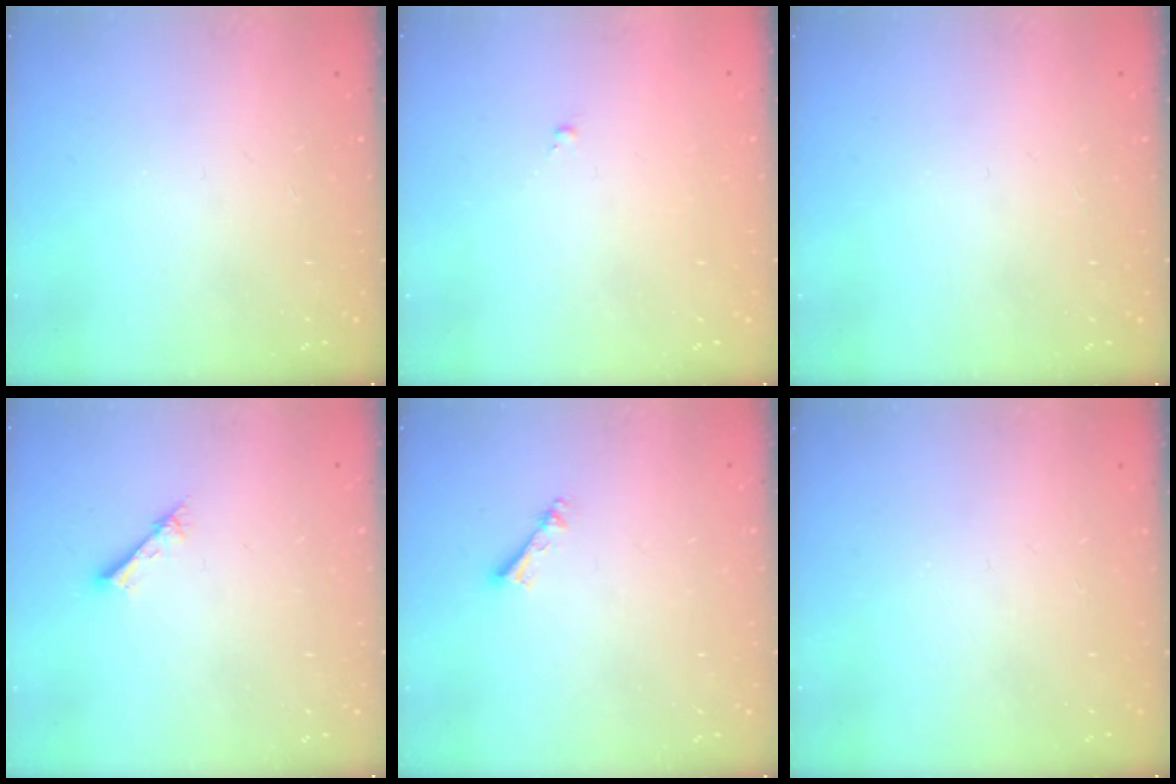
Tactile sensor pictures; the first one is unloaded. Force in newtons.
{"total": 0.0}
{"total": 0.0}
{"total": 1.5, "press": 1.5, "slide": 0.1}
{"total": 3.6, "press": 3.6, "slide": 0.3}
{"total": 0.0}